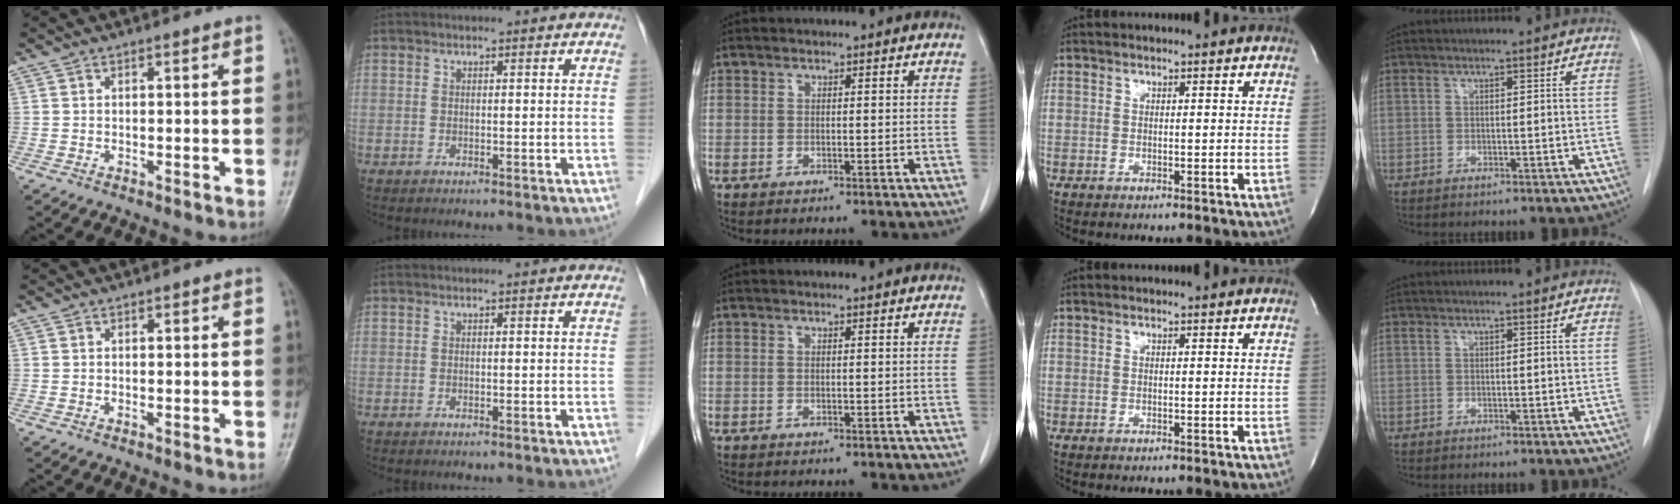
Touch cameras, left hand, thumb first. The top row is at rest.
{}